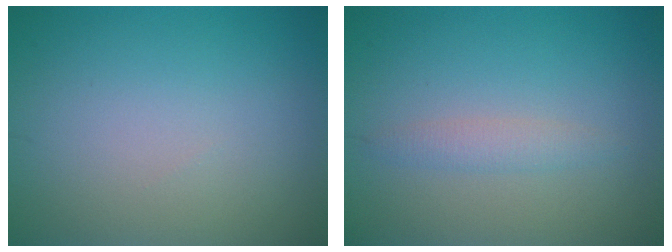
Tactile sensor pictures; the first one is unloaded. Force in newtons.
{"total": 1.5, "press": 1.4, "slide": 0.1}